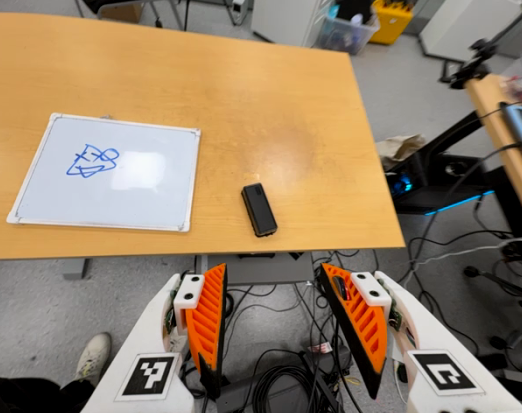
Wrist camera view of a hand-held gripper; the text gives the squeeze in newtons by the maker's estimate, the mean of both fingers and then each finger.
{"total": 0.0}